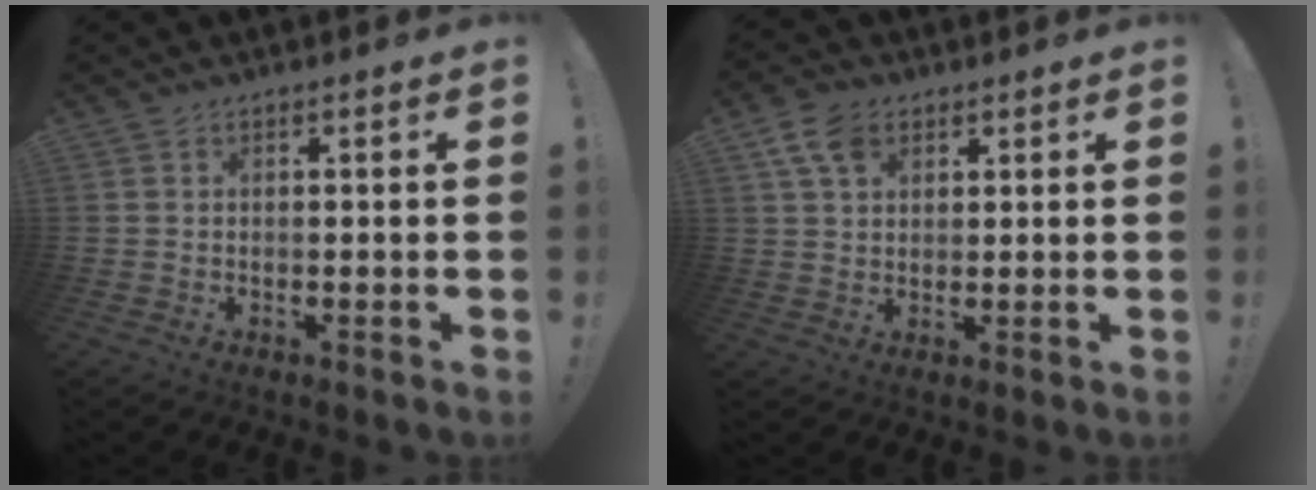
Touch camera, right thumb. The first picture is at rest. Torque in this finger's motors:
{"motor_torque": [0.01, 0.01, 0.09, -0.03, 0.04]}